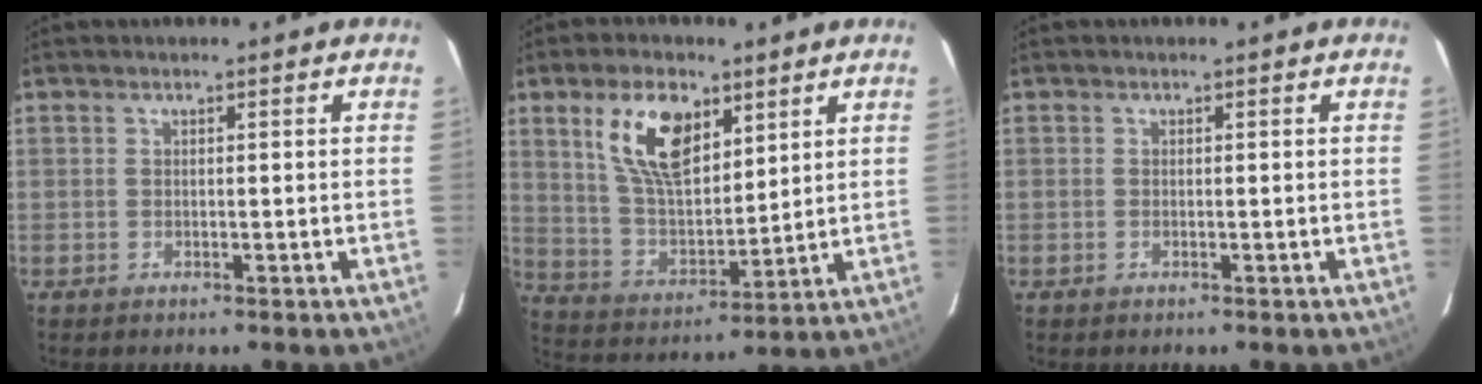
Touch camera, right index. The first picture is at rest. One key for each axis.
{"total": 14.0, "fx": 6.9, "fy": 7.1, "fz": 10.0, "tx": -0.180, "ty": 0.010, "tz": 0.141}
{"total": 0.0}